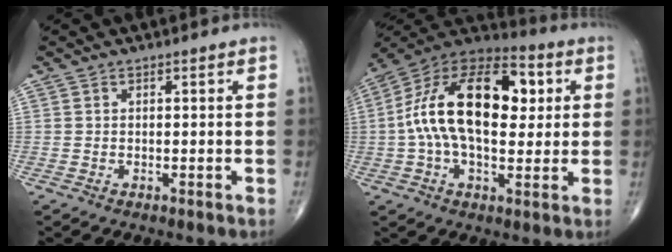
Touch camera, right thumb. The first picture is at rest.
{"total": 22.8, "force": [3.1, 12.6, 18.7], "torque": [-0.314, 0.024, 0.040]}